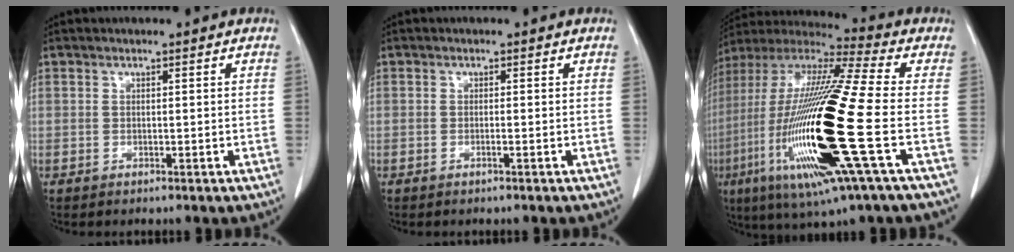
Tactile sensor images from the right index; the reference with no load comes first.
{"total": 0.6, "force": [-0.3, -0.1, 0.5], "torque": [-0.010, 0.000, -0.005]}
{"total": 26.4, "force": [-5.9, 1.7, 25.7], "torque": [-0.534, -0.038, -0.121]}